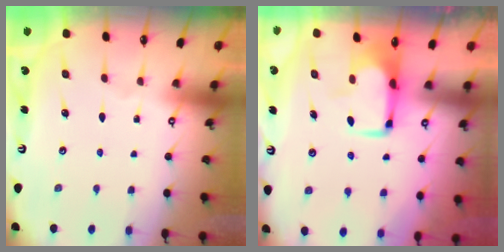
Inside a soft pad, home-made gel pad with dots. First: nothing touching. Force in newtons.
{"total": 1.5, "press": 1.5, "slide": 0.5}